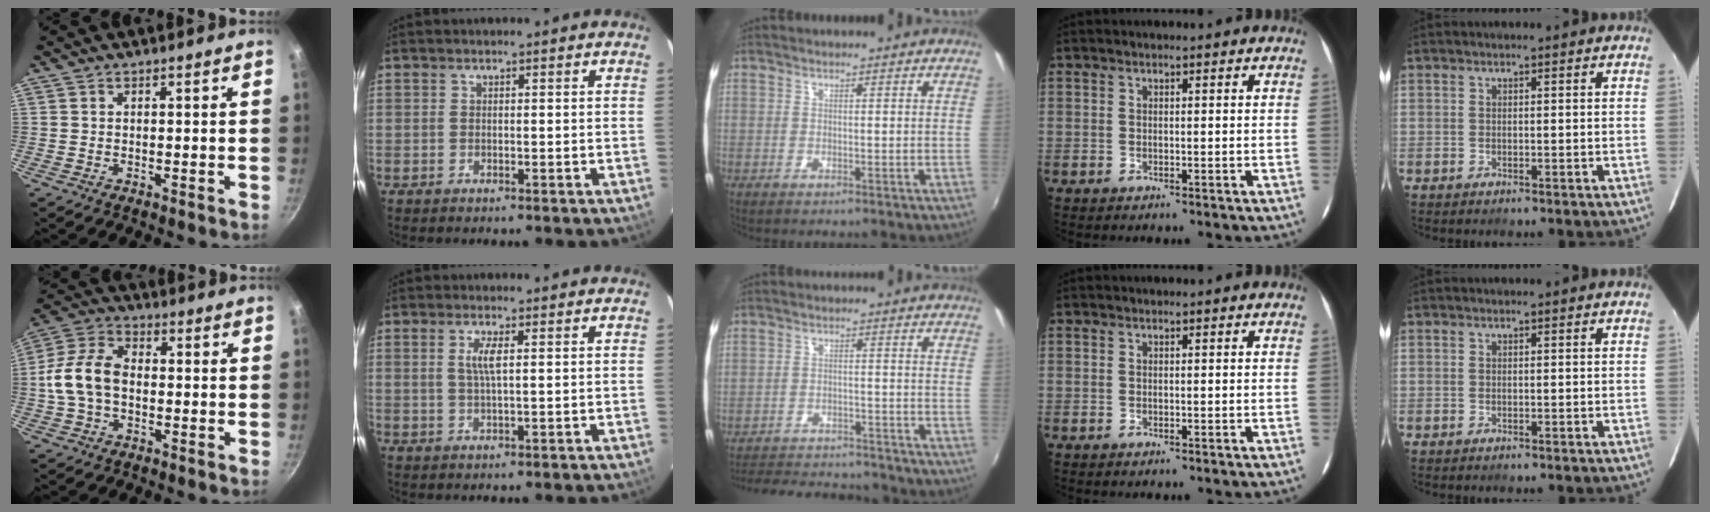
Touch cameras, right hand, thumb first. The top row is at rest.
{"thumb": {"total": 10.6, "force": [-1.0, 7.0, 7.9], "torque": [-0.143, 0.034, -0.033]}, "index": {"total": 3.1, "force": [0.8, 0.2, 2.9], "torque": [-0.059, 0.000, 0.014]}, "middle": {"total": 16.0, "force": [-14.3, 4.5, 5.5], "torque": [-0.125, 0.005, -0.195]}}